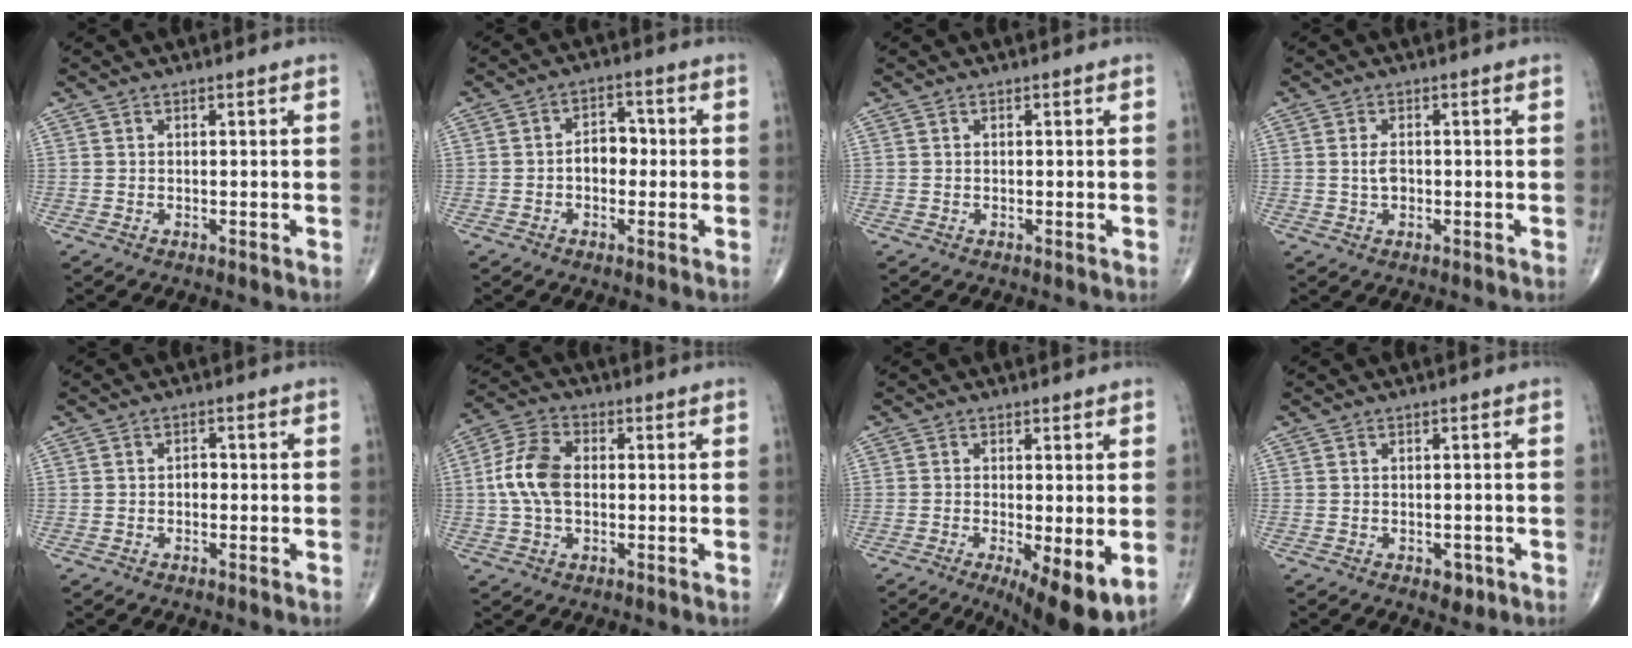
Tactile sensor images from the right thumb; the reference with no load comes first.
{"total": 4.9, "force": [-0.6, 3.5, 3.4], "torque": [-0.034, 0.020, -0.018]}
{"total": 0.0}
{"total": 2.5, "force": [0.0, 1.5, 2.0], "torque": [-0.036, 0.001, 0.000]}
{"total": 1.6, "force": [-0.4, 1.1, 1.0], "torque": [-0.007, 0.005, -0.010]}
{"total": 9.4, "force": [0.1, 5.8, 7.4], "torque": [-0.153, 0.021, -0.004]}
{"total": 10.8, "force": [-3.2, 3.2, 9.8], "torque": [-0.148, -0.021, -0.044]}
{"total": 2.5, "force": [-1.1, 1.6, 1.6], "torque": [-0.010, 0.001, -0.010]}